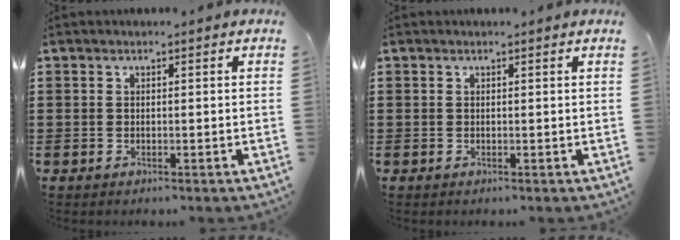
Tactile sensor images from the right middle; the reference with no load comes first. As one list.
[{"total": 0.0}]